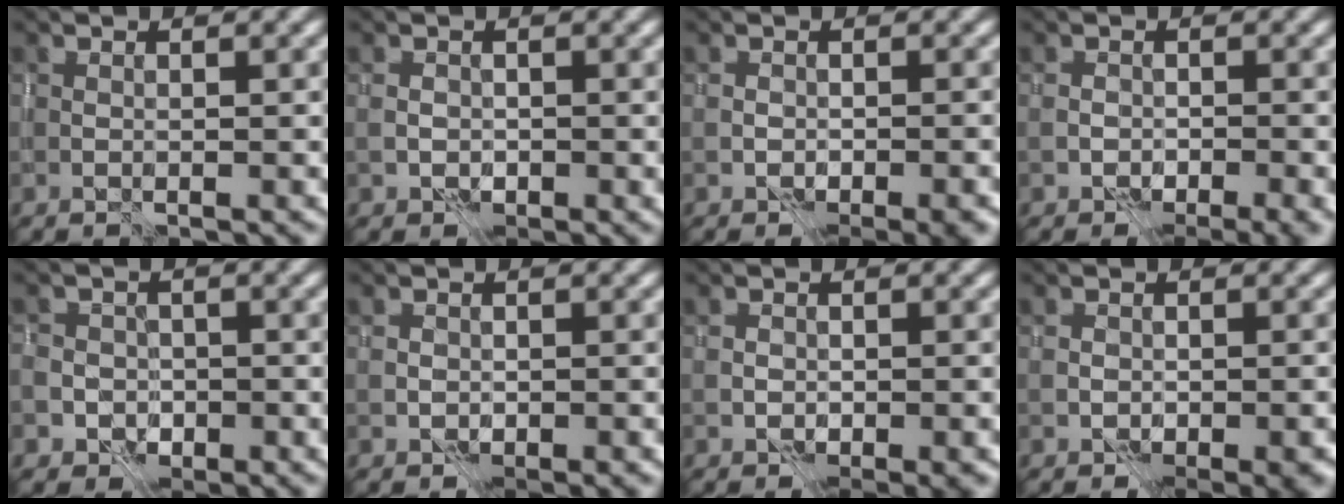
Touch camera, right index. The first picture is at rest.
{"total": 1.0, "force": [-0.3, 0.9, 0.4], "torque": [-0.013, -0.004, -0.002]}
{"total": 2.5, "force": [-1.6, 1.2, 1.6], "torque": [-0.019, -0.008, -0.015]}
{"total": 3.0, "force": [-1.8, 1.5, 1.9], "torque": [-0.025, -0.011, -0.024]}
{"total": 4.9, "force": [-2.5, 4.1, 0.9], "torque": [-0.004, -0.013, -0.059]}
{"total": 0.6, "force": [-0.5, 0.3, 0.1], "torque": [-0.009, -0.003, -0.004]}
{"total": 1.8, "force": [-1.0, 0.9, 1.1], "torque": [-0.018, -0.009, -0.009]}
{"total": 3.2, "force": [-1.7, 1.7, 2.1], "torque": [-0.026, -0.009, -0.017]}